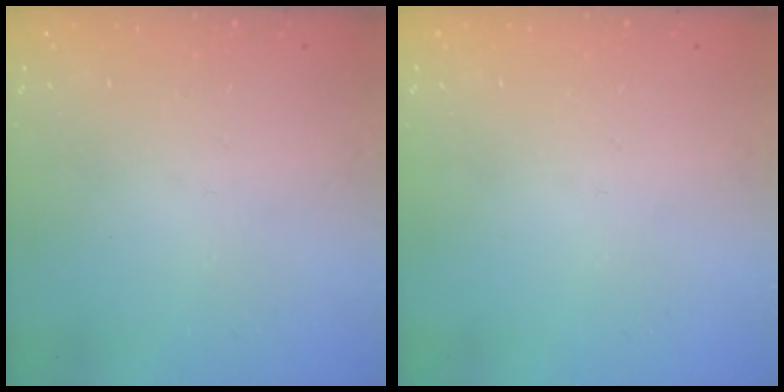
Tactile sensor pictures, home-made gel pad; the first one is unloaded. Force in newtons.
{"total": 0.0}